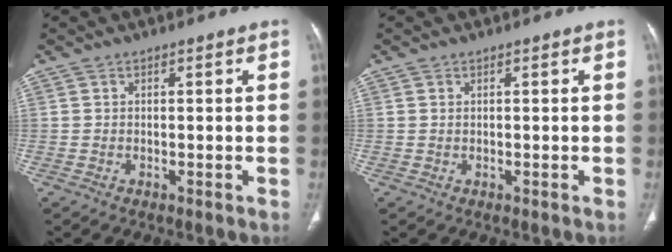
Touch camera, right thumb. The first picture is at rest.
{"total": 0.0}